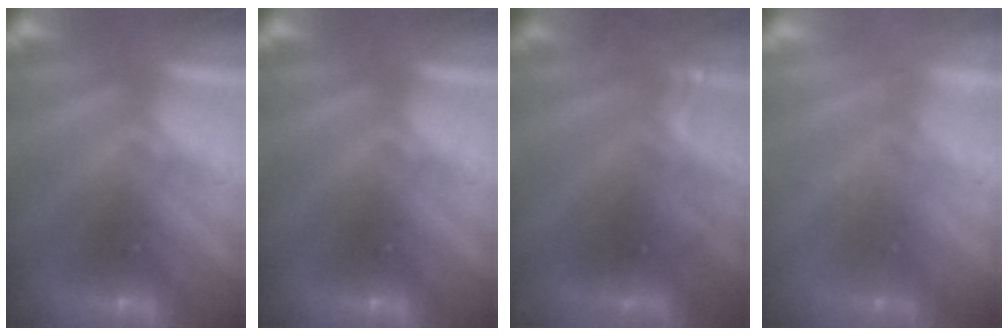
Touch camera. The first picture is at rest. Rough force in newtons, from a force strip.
{"total": 0.0}
{"total": 3.3}
{"total": 2.3}